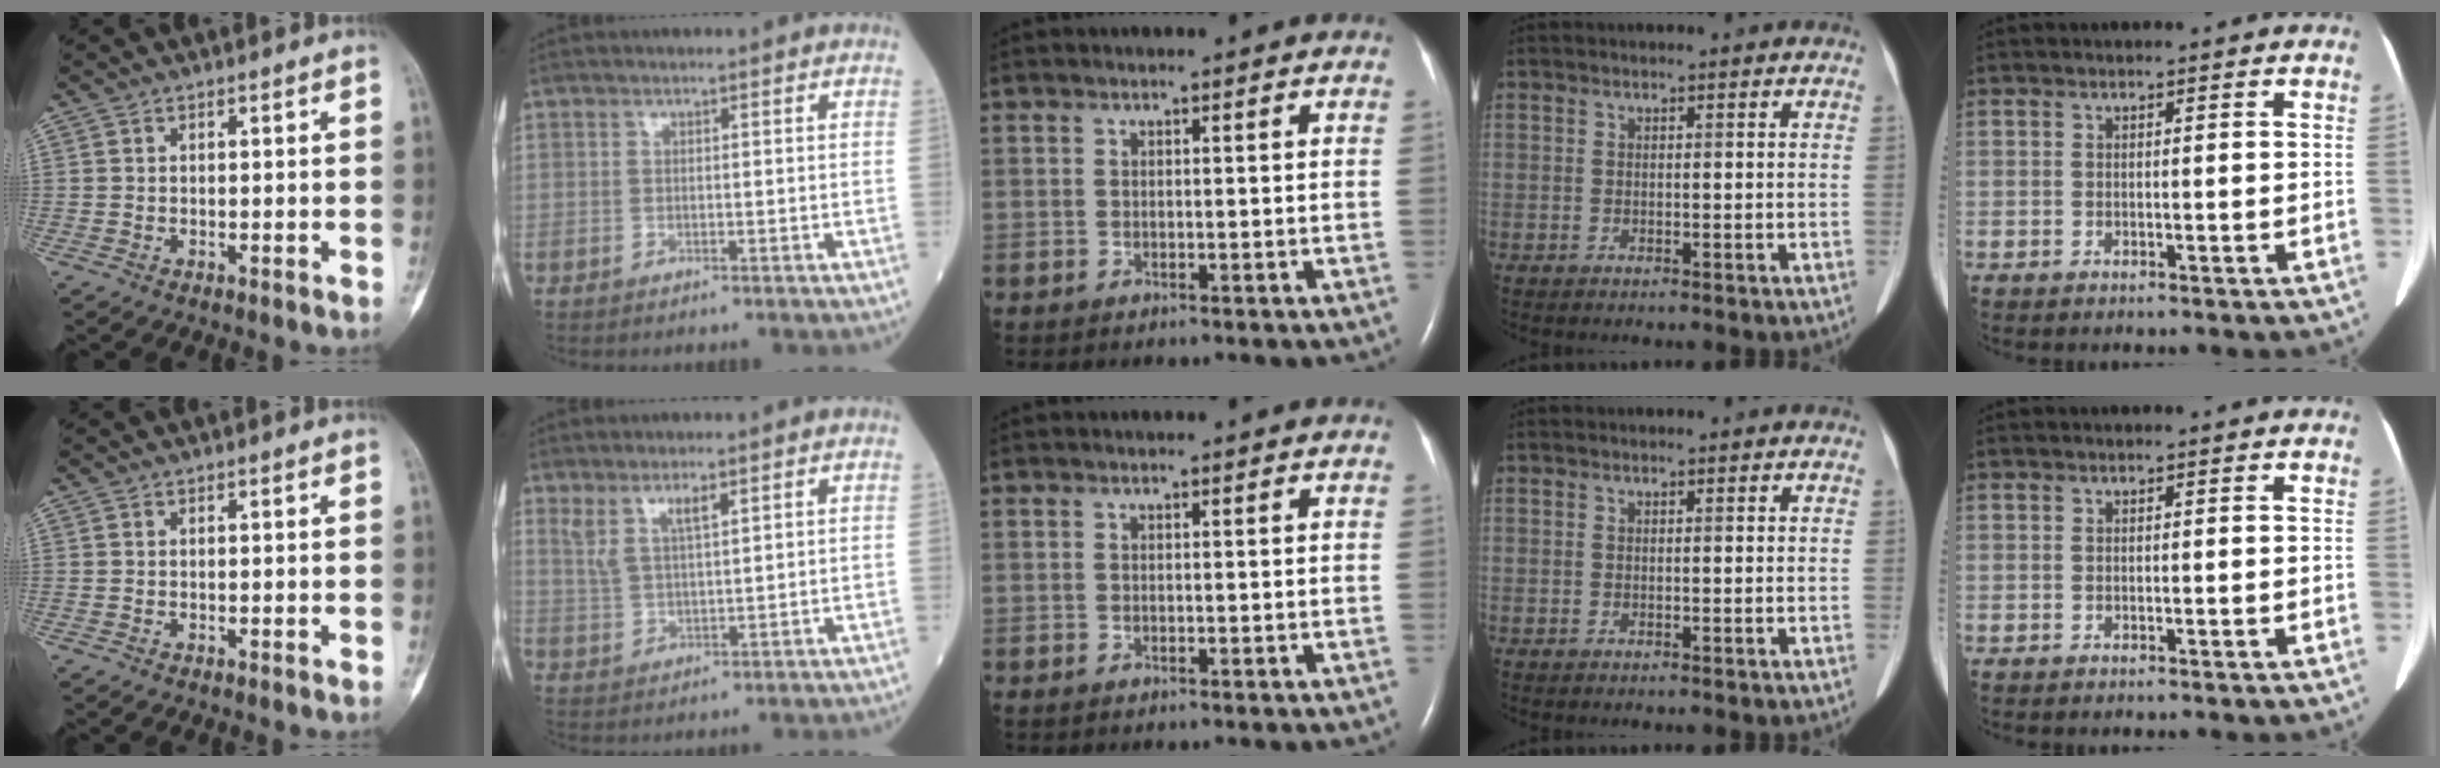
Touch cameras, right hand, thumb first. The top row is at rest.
{"index": {"total": 3.8, "force": [2.5, 0.6, 2.8], "torque": [-0.064, 0.007, 0.057]}}